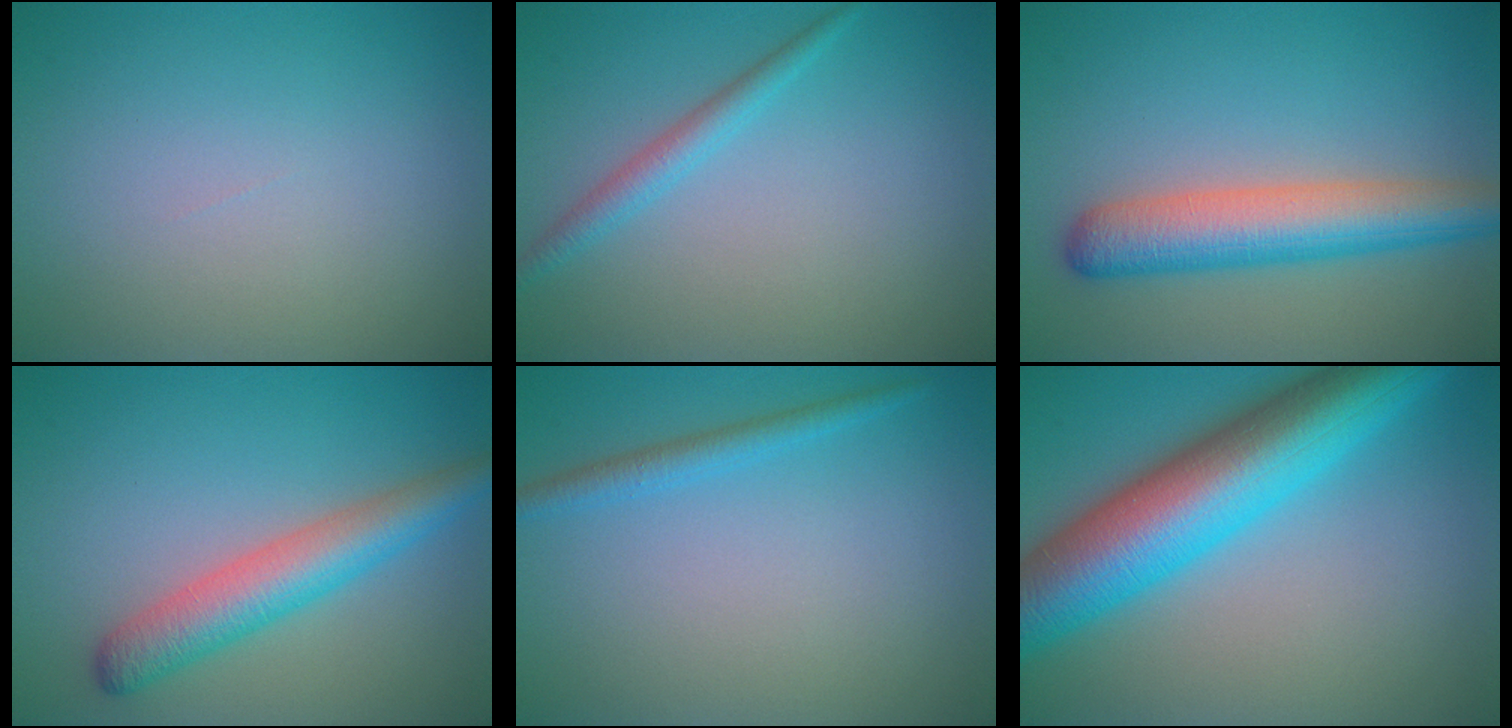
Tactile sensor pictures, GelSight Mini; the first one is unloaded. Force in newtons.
{"total": 1.9, "press": 1.9, "slide": 0.1}
{"total": 6.3, "press": 6.3, "slide": 0.2}
{"total": 5.0, "press": 5.0, "slide": 0.1}
{"total": 1.8, "press": 1.8, "slide": 0.2}
{"total": 12.2, "press": 12.2, "slide": 0.4}